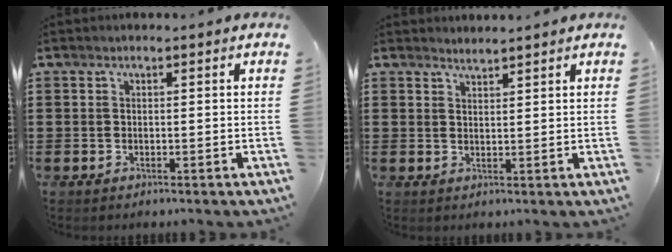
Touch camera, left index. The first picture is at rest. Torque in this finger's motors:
{"motor_torque": [-0.04, -0.04, -0.07, -0.01]}